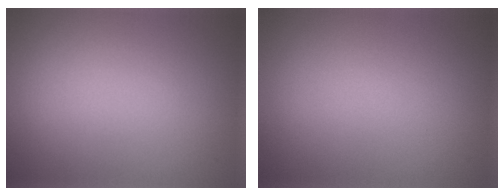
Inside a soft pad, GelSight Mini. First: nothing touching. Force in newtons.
{"total": 0.0}